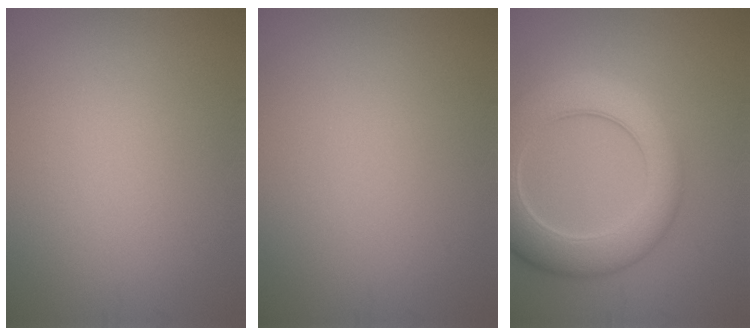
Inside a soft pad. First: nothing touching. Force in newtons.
{"total": 0.0}
{"total": 7.9, "press": 7.8, "slide": 0.5}